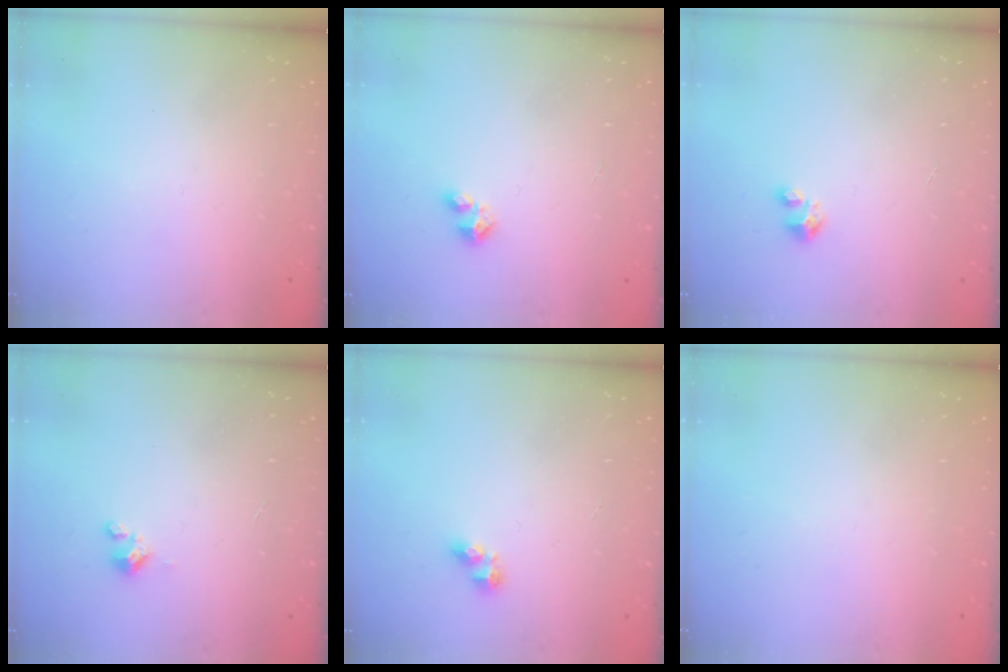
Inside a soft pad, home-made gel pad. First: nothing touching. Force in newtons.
{"total": 2.1, "press": 2.1, "slide": 0.2}
{"total": 1.8, "press": 1.8, "slide": 0.1}
{"total": 0.9, "press": 0.9, "slide": 0.2}
{"total": 6.1, "press": 6.1, "slide": 0.7}
{"total": 0.0}